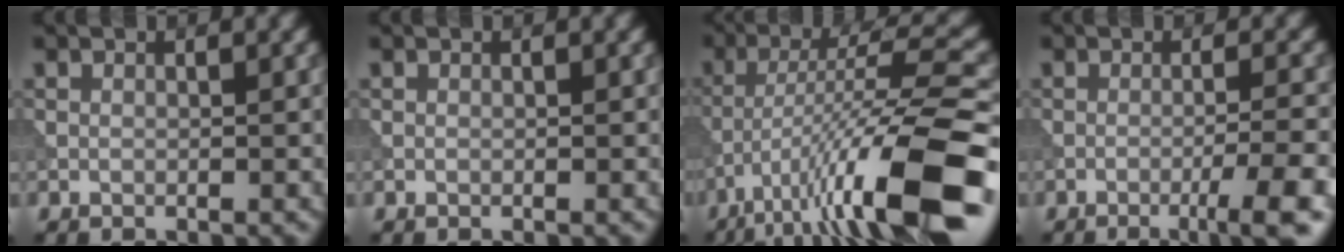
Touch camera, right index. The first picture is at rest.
{"total": 0.0}
{"total": 13.0, "force": [-6.8, 2.2, 10.9], "torque": [-0.181, 0.015, -0.105]}
{"total": 5.2, "force": [-2.4, 0.7, 4.6], "torque": [-0.060, 0.004, -0.043]}